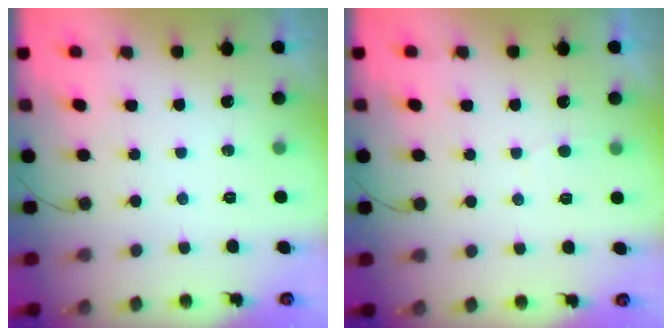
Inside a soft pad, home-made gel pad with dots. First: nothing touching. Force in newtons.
{"total": 2.0, "press": 2.0, "slide": 0.1}